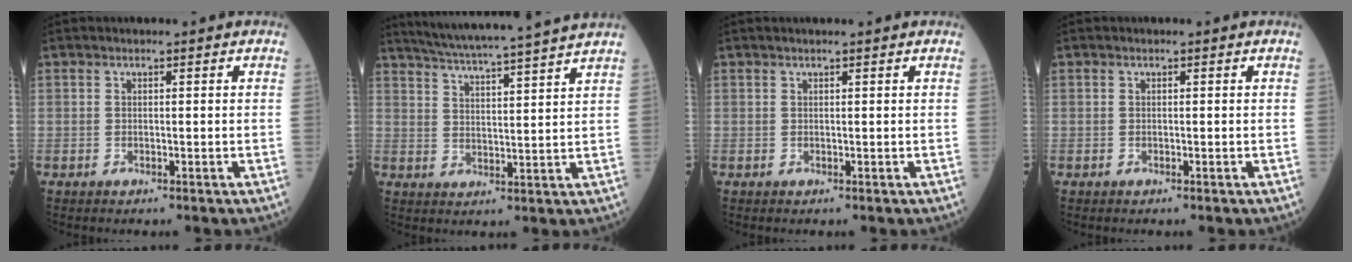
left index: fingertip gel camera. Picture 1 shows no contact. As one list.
[{"total": 15.7, "force": [14.2, -1.5, 6.6], "torque": [-0.119, -0.009, 0.201]}, {"total": 1.3, "force": [1.1, 0.0, 0.6], "torque": [-0.004, 0.014, 0.017]}, {"total": 0.0}]